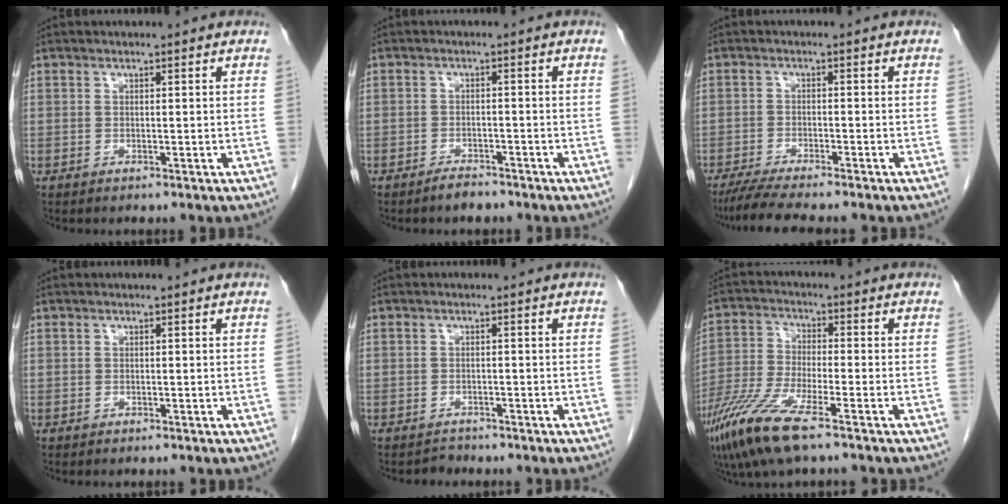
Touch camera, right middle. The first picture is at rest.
{"total": 2.4, "force": [-2.1, 0.7, 0.9], "torque": [-0.025, -0.002, -0.032]}
{"total": 6.9, "force": [-5.9, -0.1, 3.6], "torque": [-0.061, -0.022, -0.099]}
{"total": 0.0}
{"total": 1.2, "force": [-1.1, 0.3, -0.5], "torque": [0.001, -0.004, -0.019]}
{"total": 10.5, "force": [-6.7, 1.1, 8.0], "torque": [-0.185, -0.029, -0.132]}